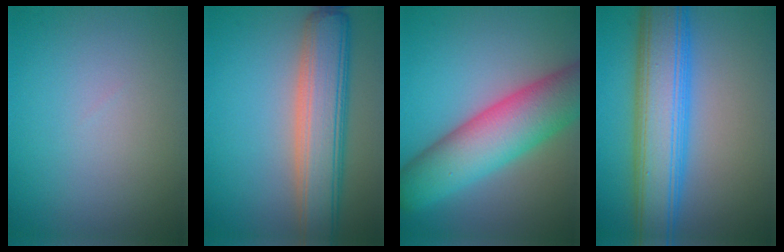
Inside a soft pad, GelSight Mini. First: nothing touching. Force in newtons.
{"total": 7.4, "press": 7.3, "slide": 0.5}
{"total": 10.0, "press": 10.0, "slide": 0.6}
{"total": 8.7, "press": 8.7, "slide": 0.1}